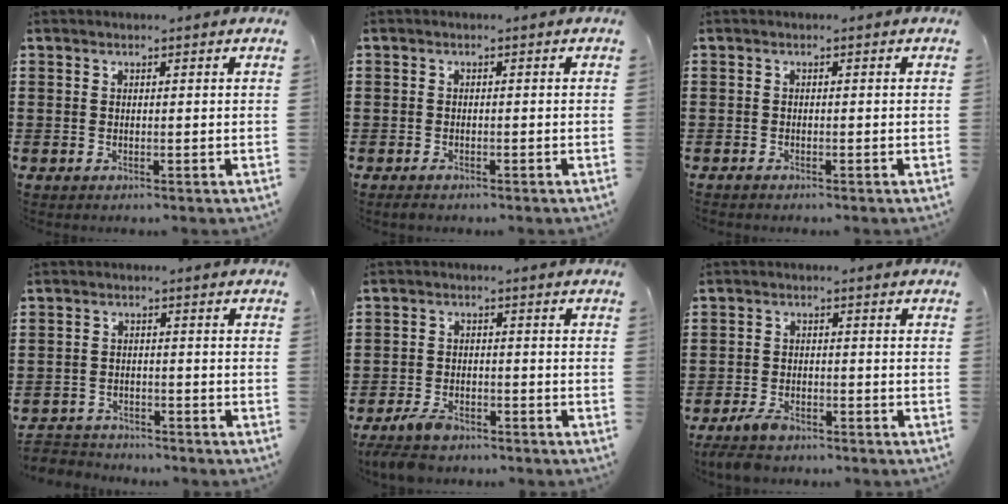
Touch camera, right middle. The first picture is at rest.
{"total": 1.0, "force": [-0.8, 0.5, 0.4], "torque": [-0.008, 0.000, -0.017]}
{"total": 0.6, "force": [-0.5, 0.1, 0.2], "torque": [-0.005, -0.003, -0.010]}
{"total": 3.3, "force": [-3.2, 0.9, -0.4], "torque": [-0.001, 0.001, -0.071]}
{"total": 3.9, "force": [-3.4, 1.3, 1.3], "torque": [-0.039, 0.002, -0.074]}
{"total": 3.5, "force": [-3.1, 1.2, 1.2], "torque": [-0.030, 0.004, -0.064]}